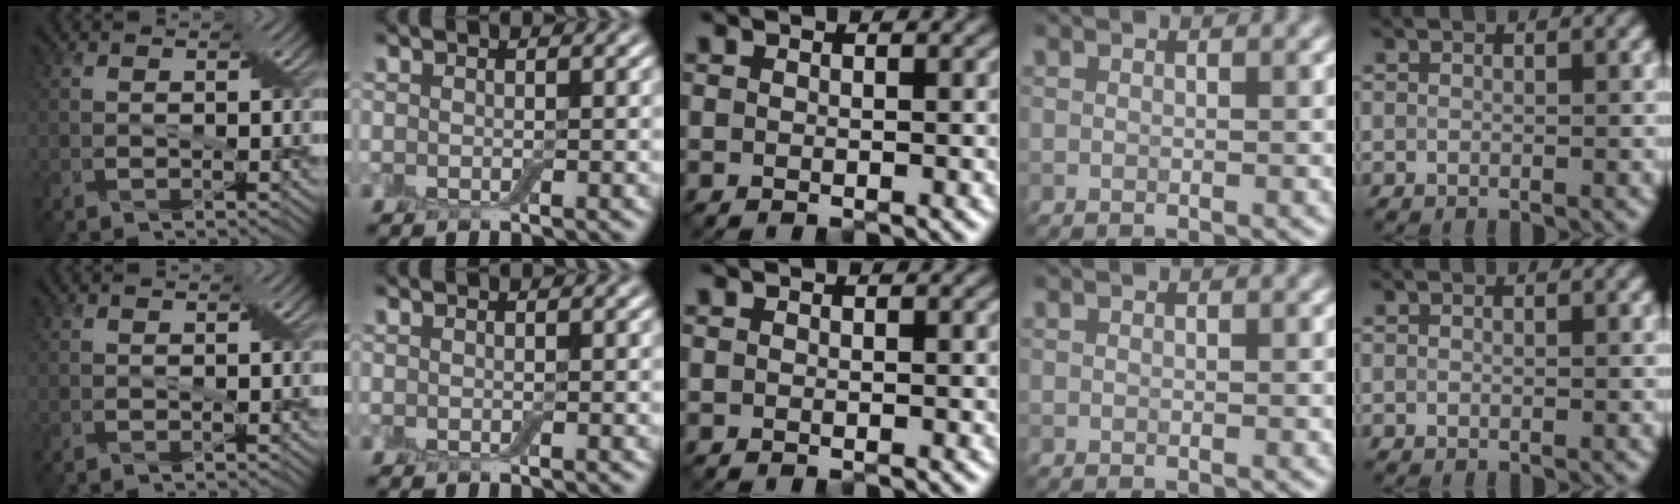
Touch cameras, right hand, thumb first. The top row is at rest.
{}